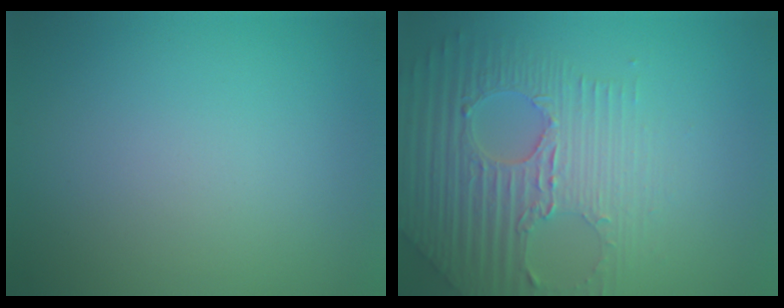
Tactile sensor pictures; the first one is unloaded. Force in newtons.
{"total": 6.4, "press": 5.1, "slide": 3.9}